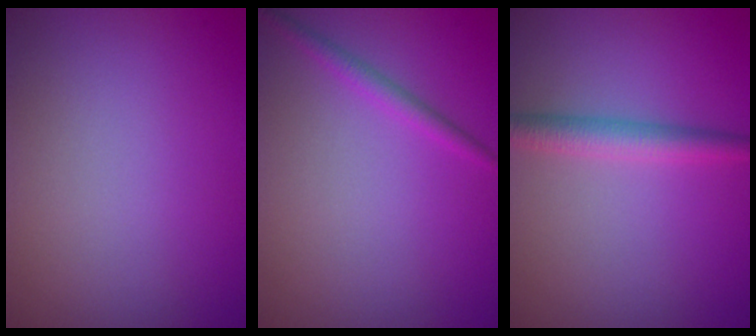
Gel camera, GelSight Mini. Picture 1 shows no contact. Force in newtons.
{"total": 1.4, "press": 1.4, "slide": 0.0}
{"total": 2.7, "press": 2.7, "slide": 0.1}